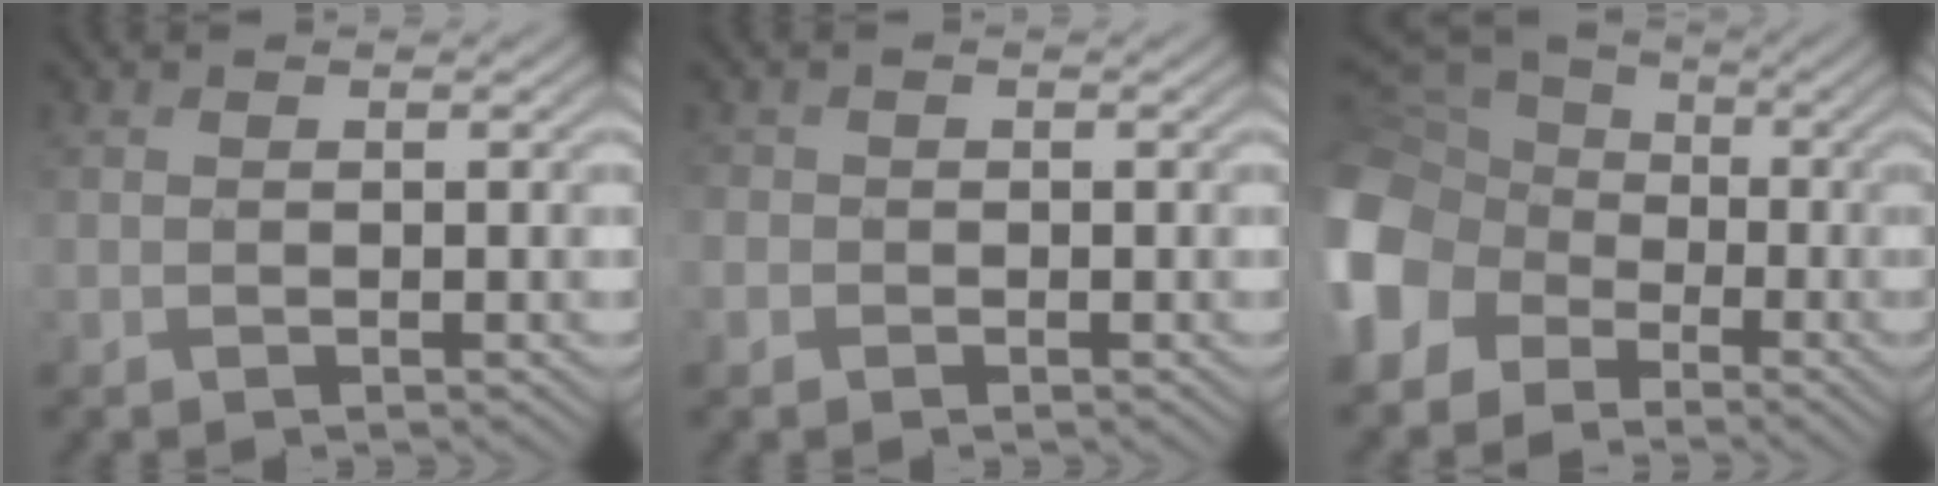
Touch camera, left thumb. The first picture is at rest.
{"total": 1.5, "force": [-0.5, 1.4, 0.2], "torque": [-0.005, -0.004, -0.017]}
{"total": 14.7, "force": [-4.5, 11.9, 7.5], "torque": [-0.236, -0.033, -0.101]}